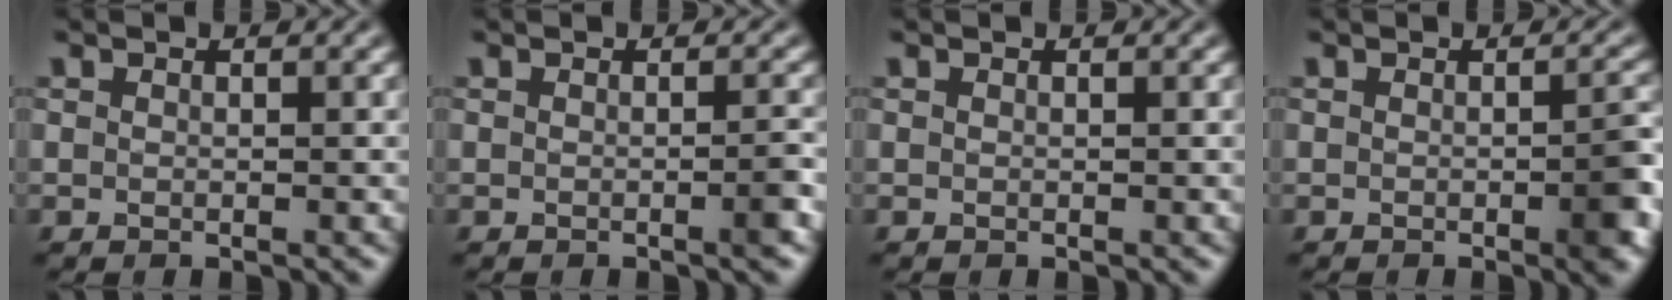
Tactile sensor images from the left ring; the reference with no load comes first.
{"total": 1.3, "force": [-0.4, 0.1, 1.3], "torque": [-0.015, 0.001, -0.009]}
{"total": 0.0}
{"total": 2.9, "force": [-0.8, 0.6, 2.7], "torque": [-0.034, 0.000, -0.011]}